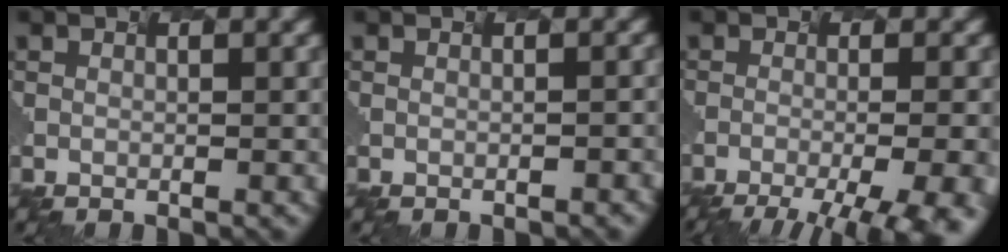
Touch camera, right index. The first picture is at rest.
{"total": 1.2, "force": [-0.1, 0.6, 1.0], "torque": [0.008, 0.012, 0.001]}
{"total": 12.9, "force": [-7.0, 5.2, 9.6], "torque": [-0.065, -0.004, -0.066]}